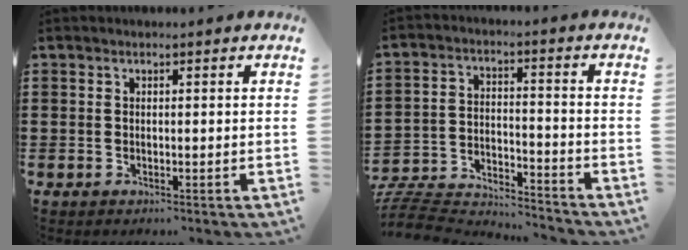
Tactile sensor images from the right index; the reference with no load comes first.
{"total": 6.1, "force": [-6.0, 0.6, 1.0], "torque": [-0.034, -0.005, -0.125]}